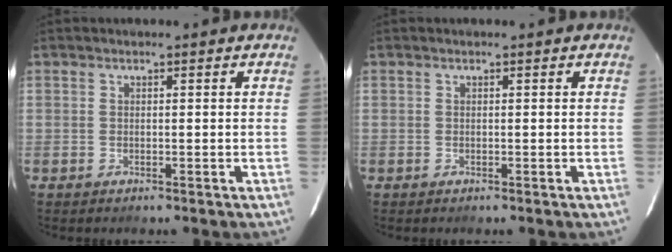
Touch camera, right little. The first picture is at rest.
{"total": 0.0}